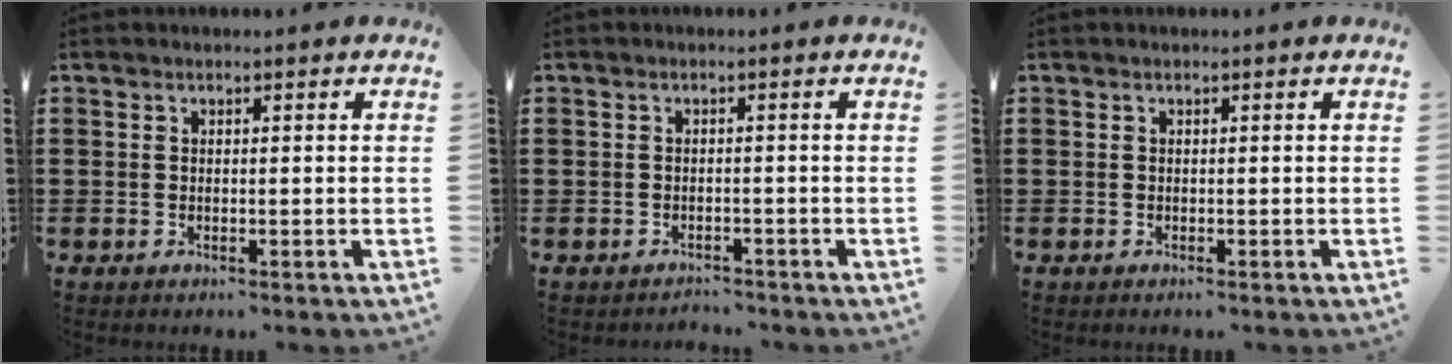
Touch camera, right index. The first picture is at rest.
{"total": 1.4, "force": [-1.4, 0.2, -0.2], "torque": [0.000, 0.003, -0.033]}
{"total": 0.0}